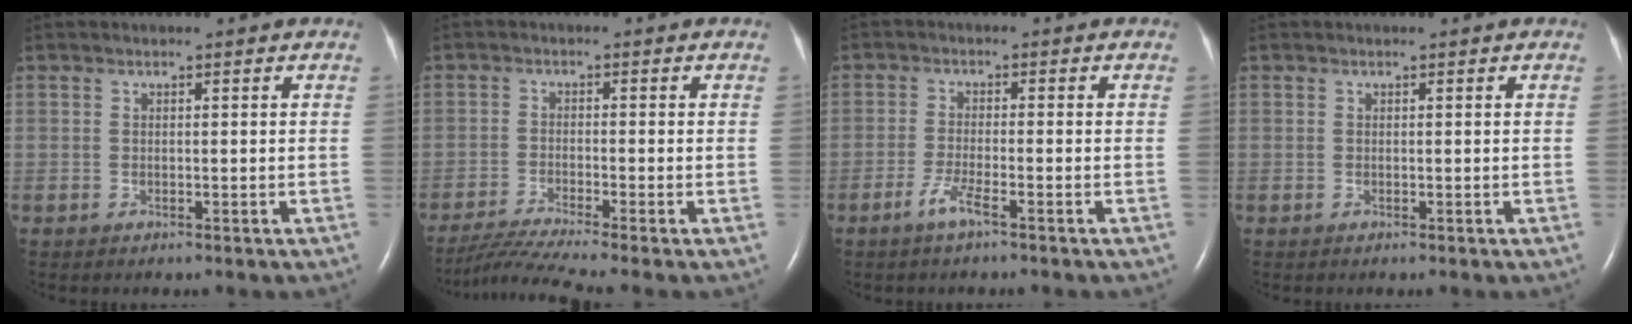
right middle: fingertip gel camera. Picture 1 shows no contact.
{"total": 6.7, "force": [-5.6, -1.9, 3.0], "torque": [-0.059, -0.026, -0.100]}
{"total": 3.1, "force": [-2.0, 0.0, 2.4], "torque": [-0.055, -0.005, -0.041]}
{"total": 0.0}